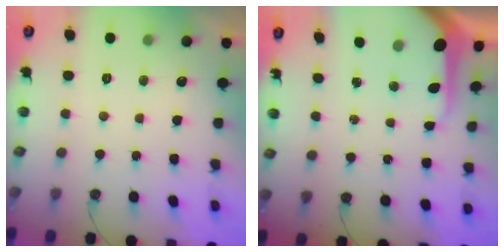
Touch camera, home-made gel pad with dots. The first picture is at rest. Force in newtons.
{"total": 11.7, "press": 11.6, "slide": 0.9}